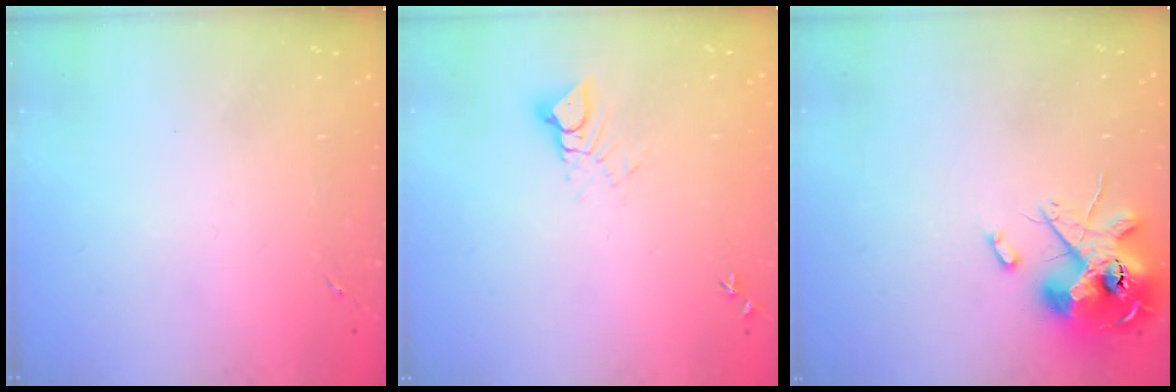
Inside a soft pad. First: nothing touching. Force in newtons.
{"total": 4.0, "press": 3.9, "slide": 0.4}
{"total": 14.2, "press": 14.0, "slide": 2.0}